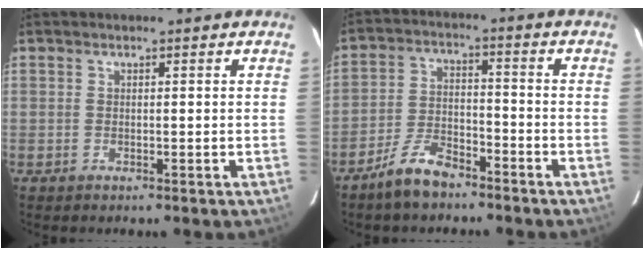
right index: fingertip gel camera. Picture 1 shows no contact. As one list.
[{"total": 7.9, "force": [-6.2, 3.1, 3.8], "torque": [-0.091, 0.007, -0.114]}]